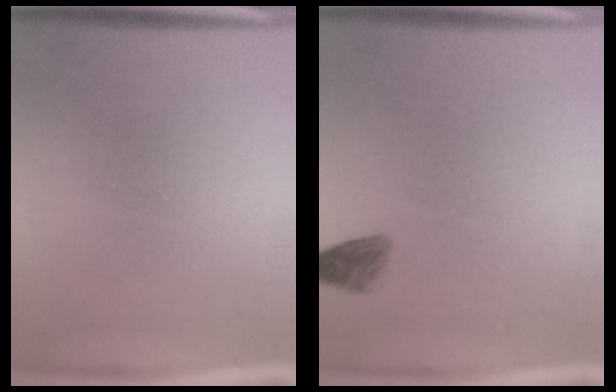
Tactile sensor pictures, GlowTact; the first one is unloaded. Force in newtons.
{"total": 1.9}